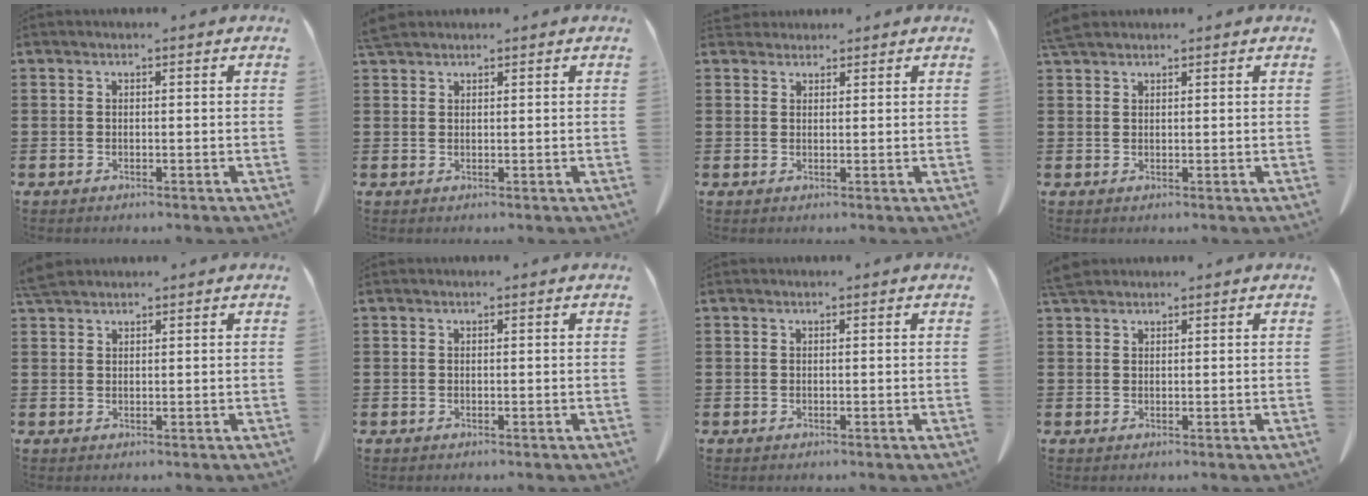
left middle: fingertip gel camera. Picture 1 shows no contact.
{"total": 2.3, "force": [2.0, 0.5, 0.9], "torque": [-0.024, 0.003, 0.040]}
{"total": 1.8, "force": [1.7, 0.7, 0.2], "torque": [-0.009, 0.003, 0.035]}
{"total": 2.4, "force": [2.1, 0.5, 1.0], "torque": [-0.028, 0.003, 0.042]}
{"total": 2.7, "force": [2.4, 0.5, 1.0], "torque": [-0.027, 0.000, 0.049]}
{"total": 0.0}
{"total": 0.0}
{"total": 2.5, "force": [2.1, 0.8, 0.9], "torque": [-0.025, 0.004, 0.043]}